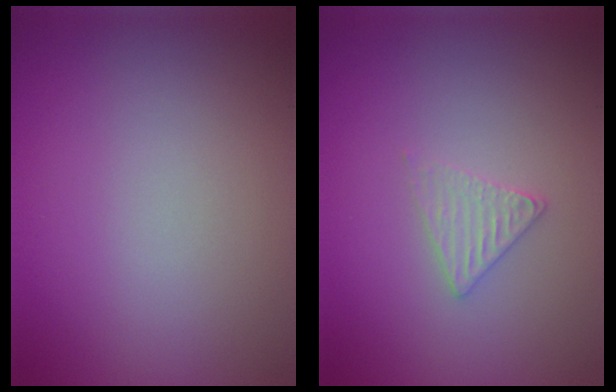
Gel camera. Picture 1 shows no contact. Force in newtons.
{"total": 1.6, "press": 1.6, "slide": 0.2}